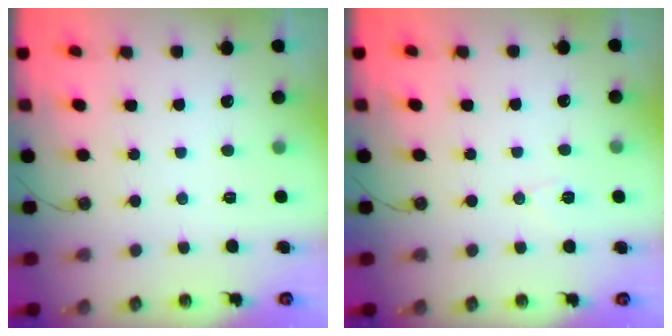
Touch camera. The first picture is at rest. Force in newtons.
{"total": 5.9, "press": 5.8, "slide": 1.0}